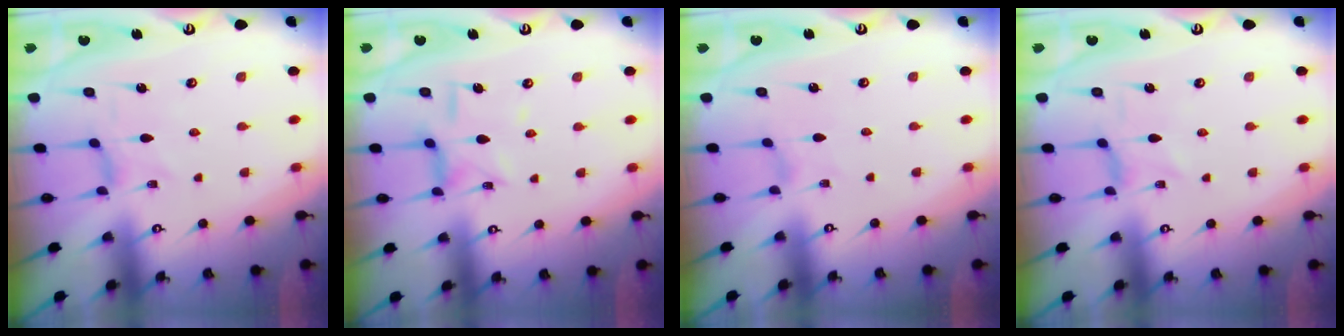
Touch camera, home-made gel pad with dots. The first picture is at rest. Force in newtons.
{"total": 7.8, "press": 7.8, "slide": 0.5}
{"total": 0.7, "press": 0.6, "slide": 0.2}
{"total": 0.0}